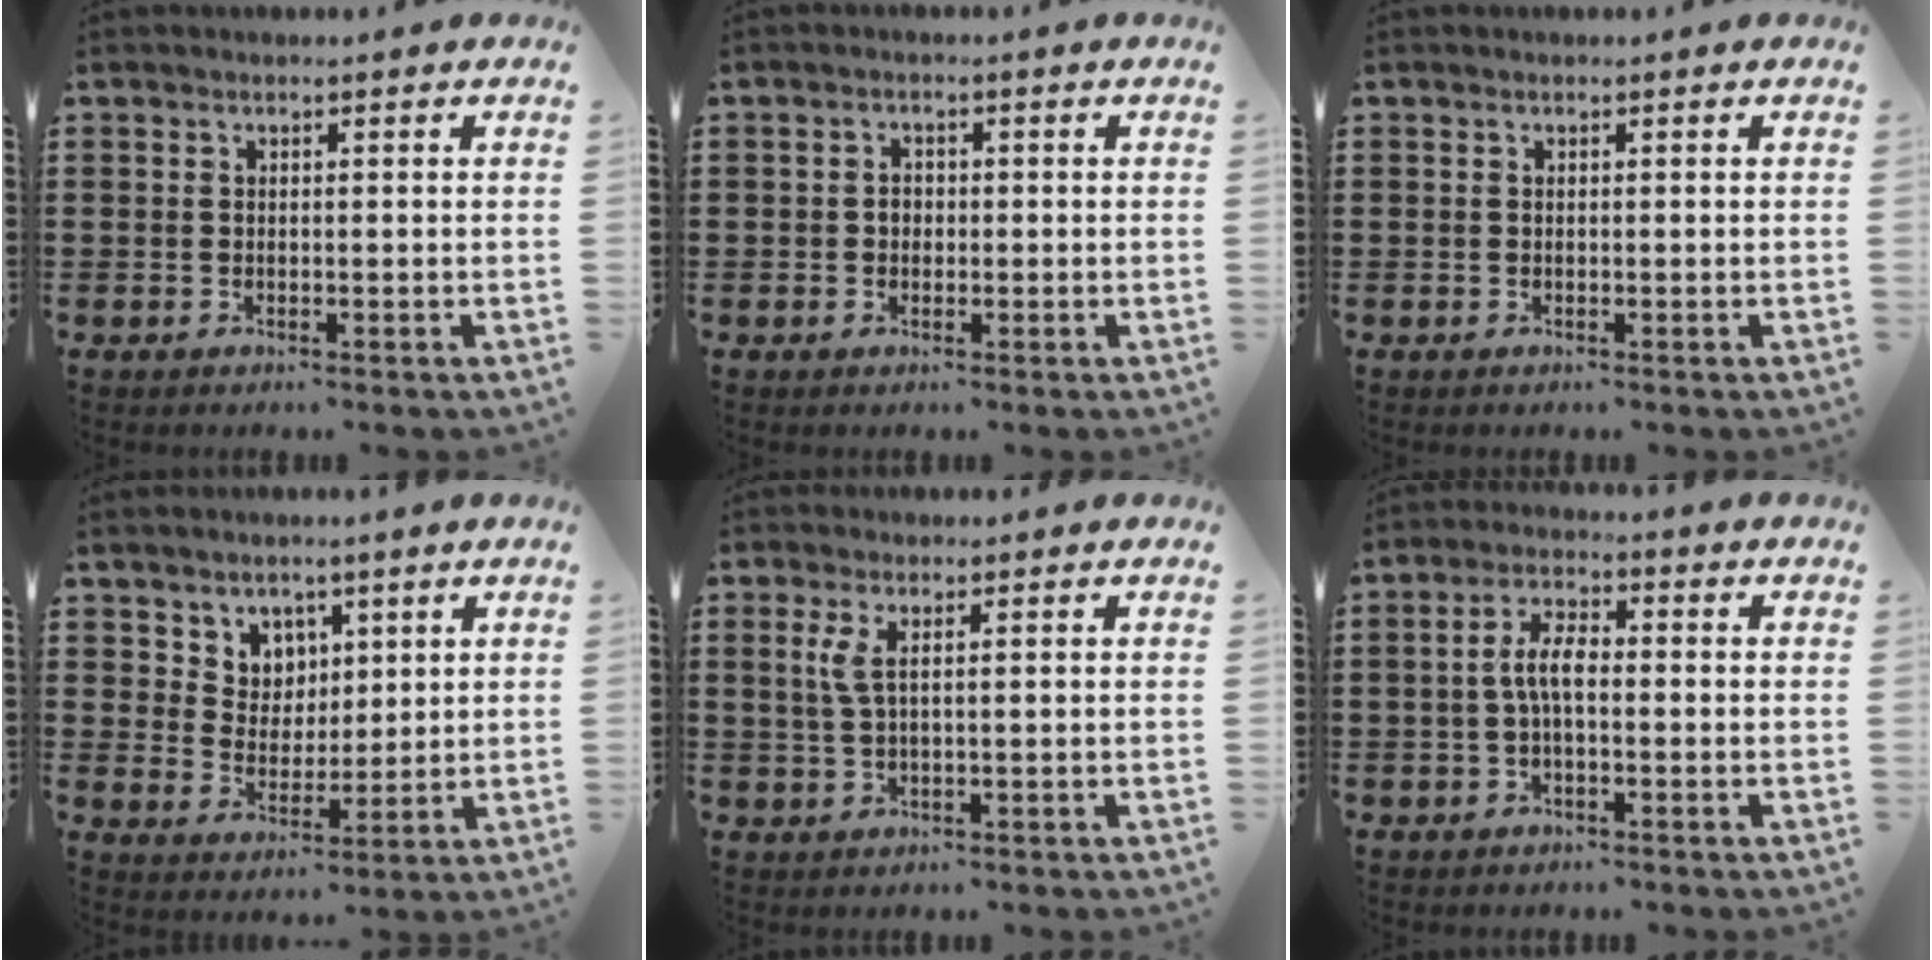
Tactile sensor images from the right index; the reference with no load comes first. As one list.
[{"total": 1.4, "force": [-0.2, 1.2, 0.8], "torque": [-0.017, 0.005, -0.005]}, {"total": 0.0}, {"total": 5.3, "force": [3.5, 4.0, -0.2], "torque": [-0.024, 0.003, 0.065]}, {"total": 2.6, "force": [0.8, 0.6, 2.4], "torque": [-0.057, 0.001, 0.010]}, {"total": 4.9, "force": [-0.4, 1.9, 4.5], "torque": [-0.096, 0.005, -0.014]}]